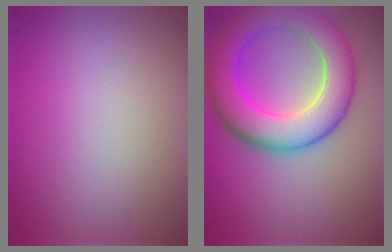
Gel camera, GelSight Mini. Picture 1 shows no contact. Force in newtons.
{"total": 8.5, "press": 8.5, "slide": 0.5}